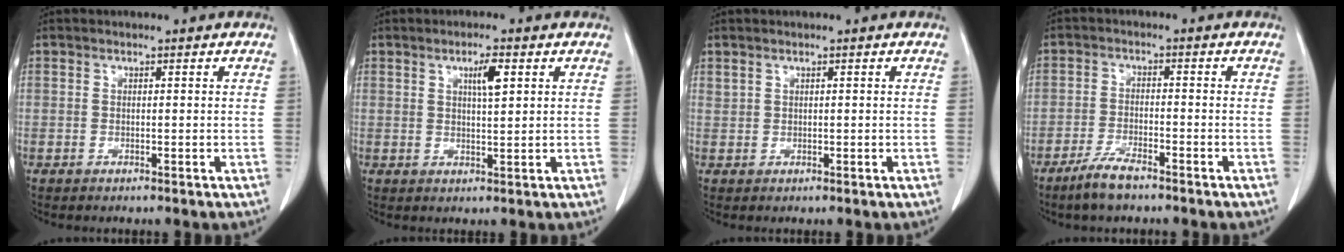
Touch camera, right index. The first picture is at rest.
{"total": 3.7, "force": [1.5, 0.6, 3.3], "torque": [-0.055, 0.000, 0.025]}
{"total": 1.8, "force": [1.5, 0.8, 0.5], "torque": [-0.009, 0.006, 0.037]}
{"total": 5.0, "force": [-3.9, 1.0, 3.0], "torque": [-0.064, -0.005, -0.073]}